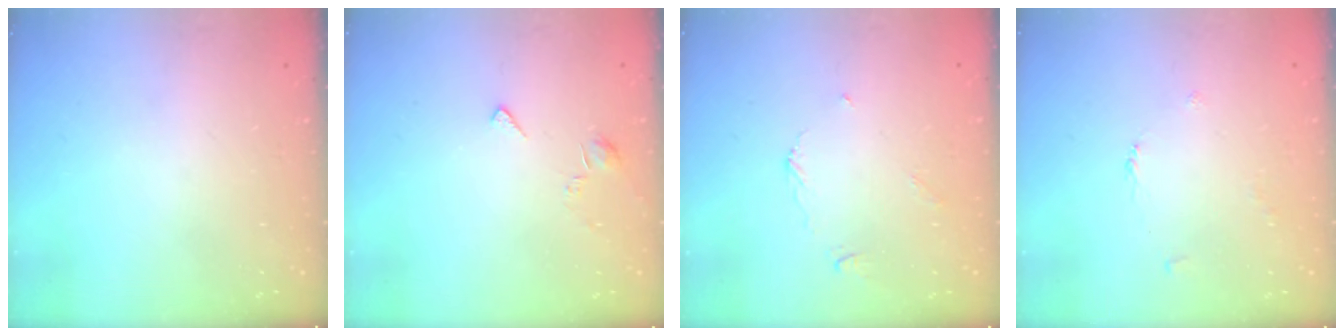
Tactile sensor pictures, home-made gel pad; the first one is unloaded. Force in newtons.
{"total": 1.9, "press": 1.9, "slide": 0.4}
{"total": 3.8, "press": 3.8, "slide": 0.2}
{"total": 2.6, "press": 2.6, "slide": 0.4}